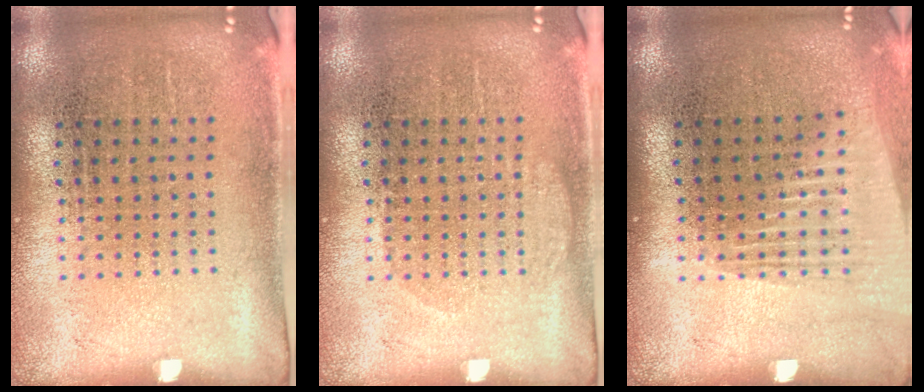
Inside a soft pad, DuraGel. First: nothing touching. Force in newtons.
{"total": 0.9, "press": 0.9, "slide": 0.3}
{"total": 1.4, "press": 1.2, "slide": 0.7}